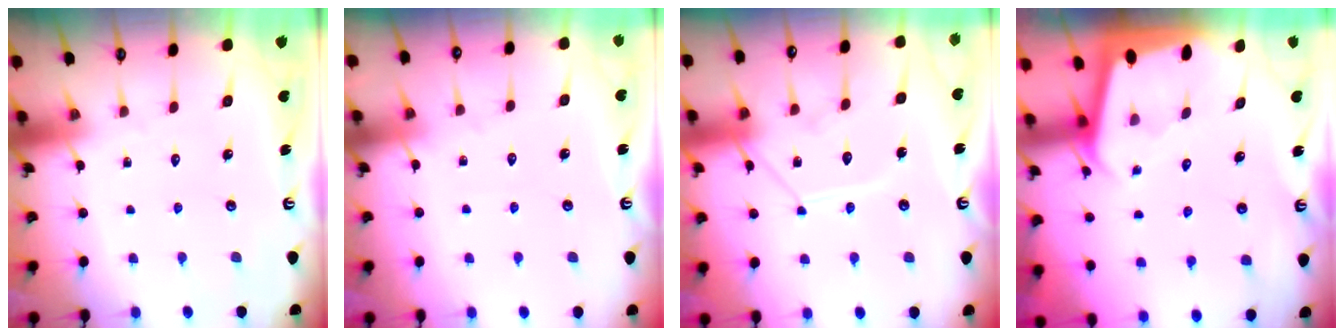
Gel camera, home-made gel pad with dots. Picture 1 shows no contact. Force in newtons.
{"total": 2.8, "press": 2.7, "slide": 0.4}
{"total": 11.7, "press": 11.6, "slide": 1.2}
{"total": 1.9, "press": 1.9, "slide": 0.1}